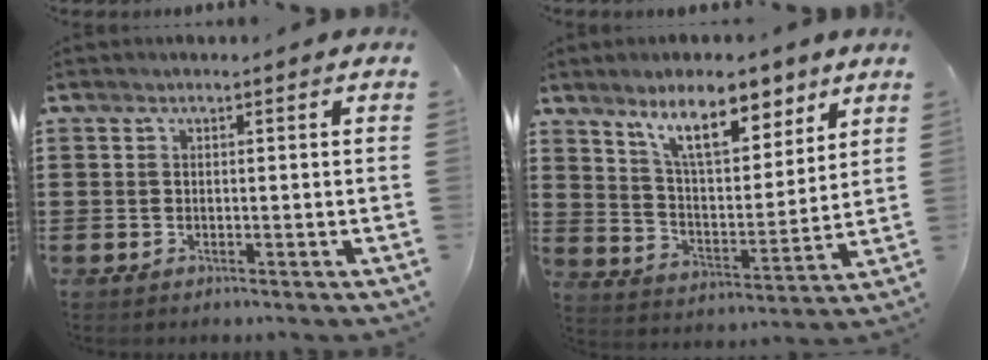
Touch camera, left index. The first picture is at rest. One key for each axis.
{"total": 11.6, "fx": 8.4, "fy": 3.8, "fz": 7.1, "tx": -0.128, "ty": -0.029, "tz": 0.146}